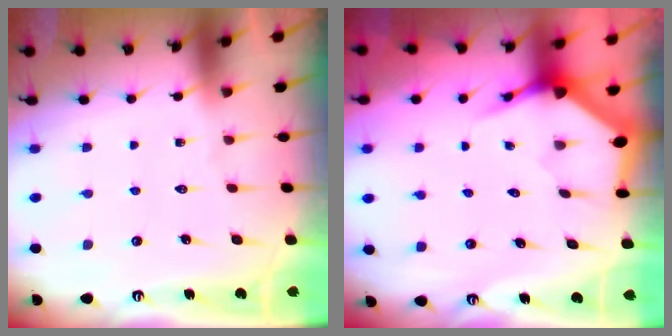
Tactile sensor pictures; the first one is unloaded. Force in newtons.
{"total": 3.8, "press": 3.8, "slide": 0.5}